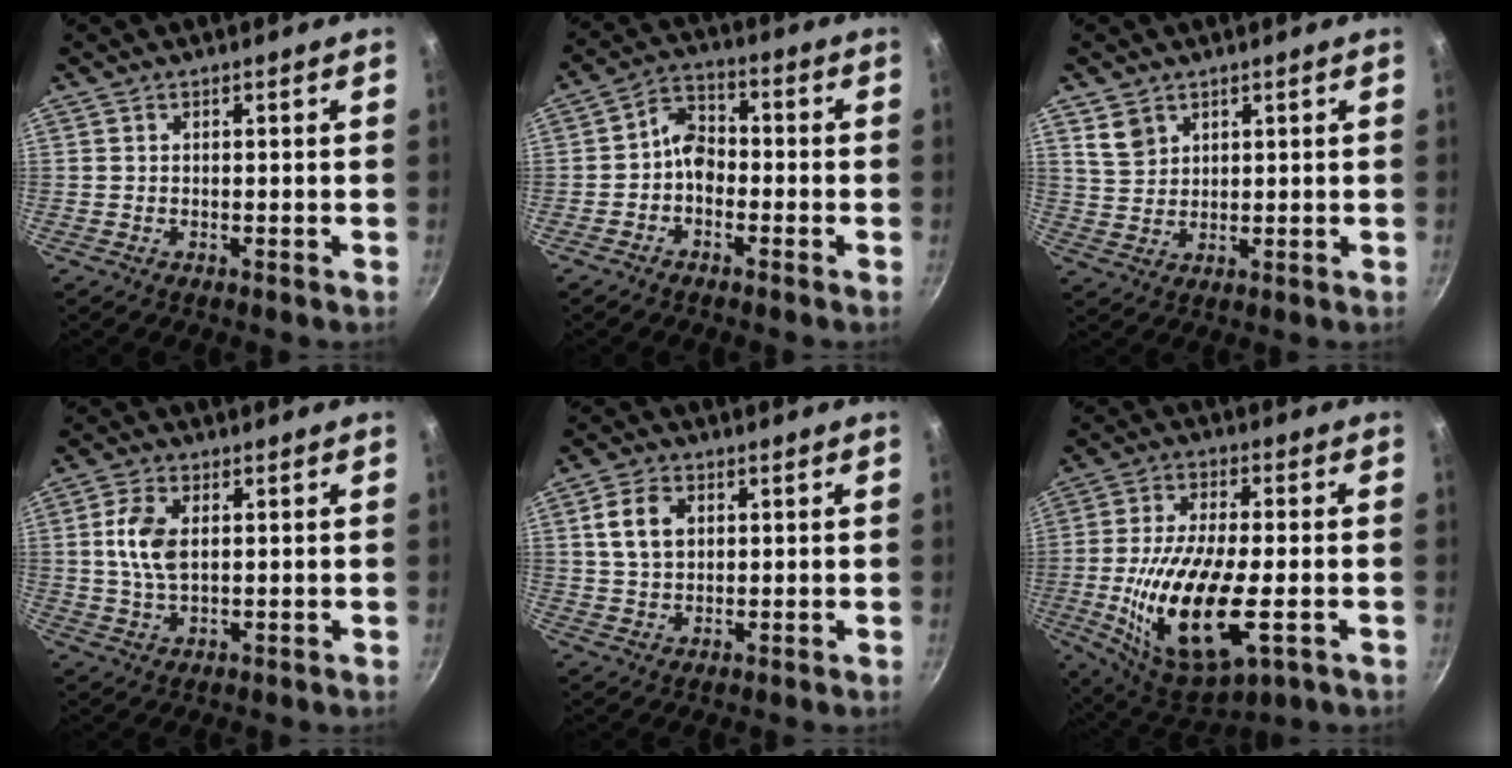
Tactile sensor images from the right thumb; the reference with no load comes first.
{"total": 5.7, "force": [-1.7, 4.1, 3.5], "torque": [-0.040, 0.034, -0.042]}
{"total": 4.7, "force": [2.6, 3.4, 1.8], "torque": [-0.019, -0.005, 0.057]}
{"total": 7.4, "force": [1.3, 4.1, 6.0], "torque": [-0.113, 0.002, 0.025]}
{"total": 6.7, "force": [1.8, 4.7, 4.5], "torque": [-0.070, 0.003, 0.032]}
{"total": 20.7, "force": [-4.5, 8.4, 18.4], "torque": [-0.344, -0.001, -0.078]}